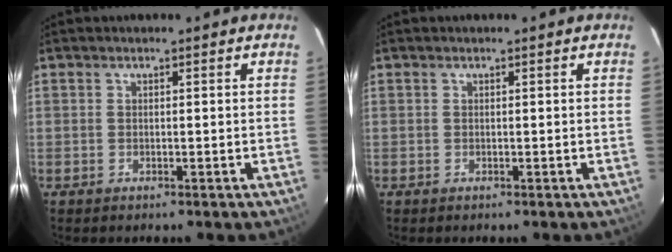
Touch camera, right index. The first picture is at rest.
{"total": 0.0}